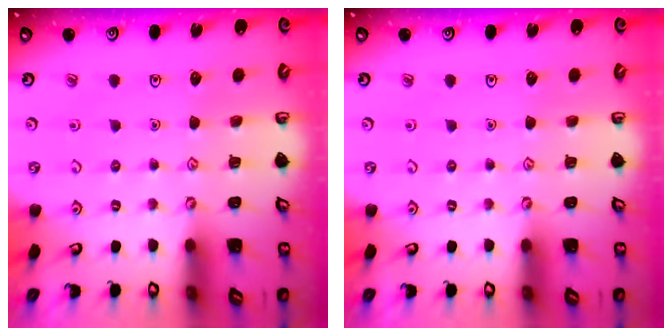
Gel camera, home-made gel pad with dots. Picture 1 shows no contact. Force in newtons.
{"total": 0.0}